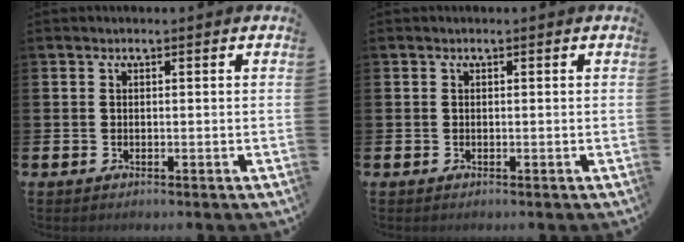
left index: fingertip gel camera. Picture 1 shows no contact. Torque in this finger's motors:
{"motor_torque": [-0.02, 0.02, 0.00, 0.00]}